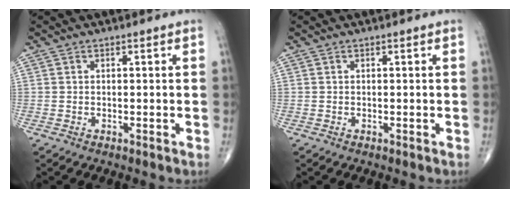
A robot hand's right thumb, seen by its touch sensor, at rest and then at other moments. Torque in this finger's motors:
{"motor_torque": [0.16, 0.16, 0.00, 0.00, 0.00]}